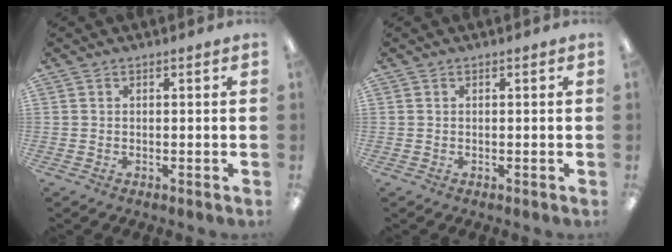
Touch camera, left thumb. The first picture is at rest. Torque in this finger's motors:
{"motor_torque": [-0.09, -0.04, 0.14, -0.06, 0.00]}